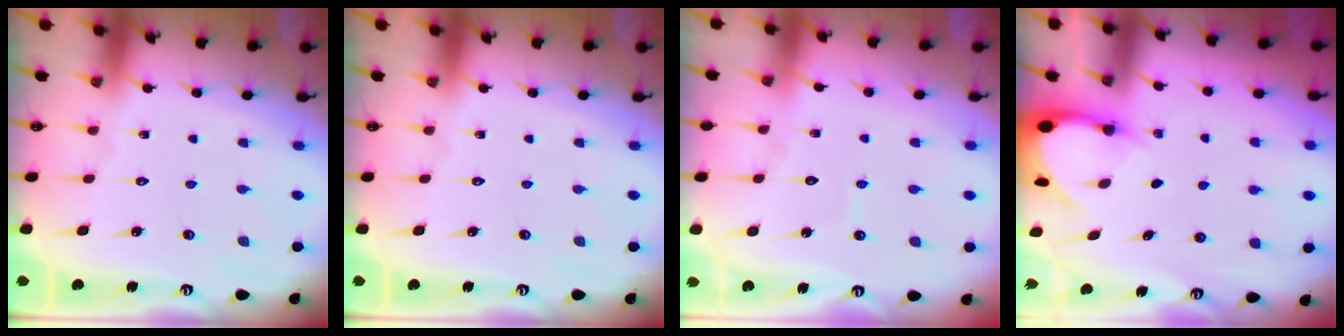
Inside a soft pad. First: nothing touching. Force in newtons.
{"total": 0.0}
{"total": 4.1, "press": 4.0, "slide": 0.5}
{"total": 3.1, "press": 3.1, "slide": 0.2}